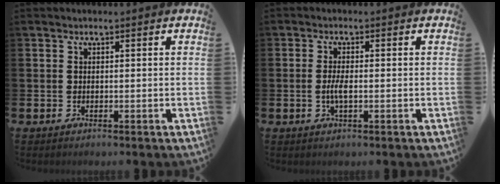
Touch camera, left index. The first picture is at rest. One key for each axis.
{"total": 2.3, "fx": -0.3, "fy": 0.7, "fz": 2.2, "tx": -0.045, "ty": -0.003, "tz": -0.010}